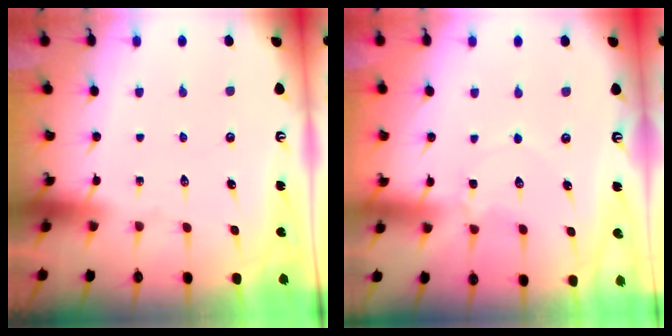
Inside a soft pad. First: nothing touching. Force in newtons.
{"total": 1.7, "press": 1.7, "slide": 0.3}